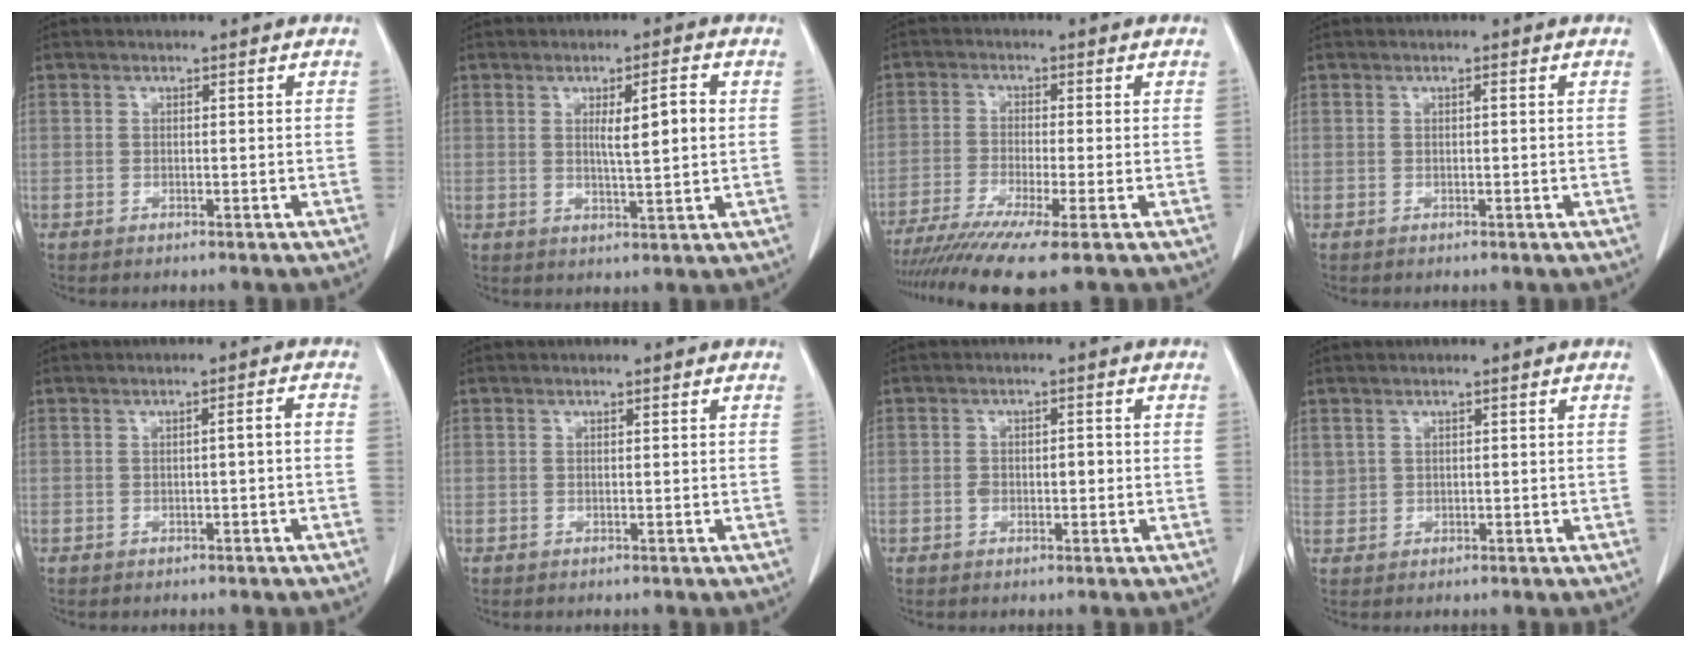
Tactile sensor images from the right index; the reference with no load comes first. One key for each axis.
{"total": 5.7, "fx": 1.1, "fy": 0.4, "fz": 5.6, "tx": -0.089, "ty": -0.001, "tz": 0.018}
{"total": 10.0, "fx": -7.3, "fy": -0.6, "fz": 6.9, "tx": -0.113, "ty": -0.022, "tz": -0.118}
{"total": 0.0}
{"total": 1.6, "fx": -0.5, "fy": 0.1, "fz": 1.5, "tx": -0.020, "ty": 0.003, "tz": -0.007}
{"total": 0.0}
{"total": 2.7, "fx": -0.4, "fy": 1.6, "fz": 2.1, "tx": -0.035, "ty": 0.011, "tz": -0.002}
{"total": 1.5, "fx": 0.9, "fy": 1.2, "fz": 0.2, "tx": 0.007, "ty": 0.007, "tz": 0.016}